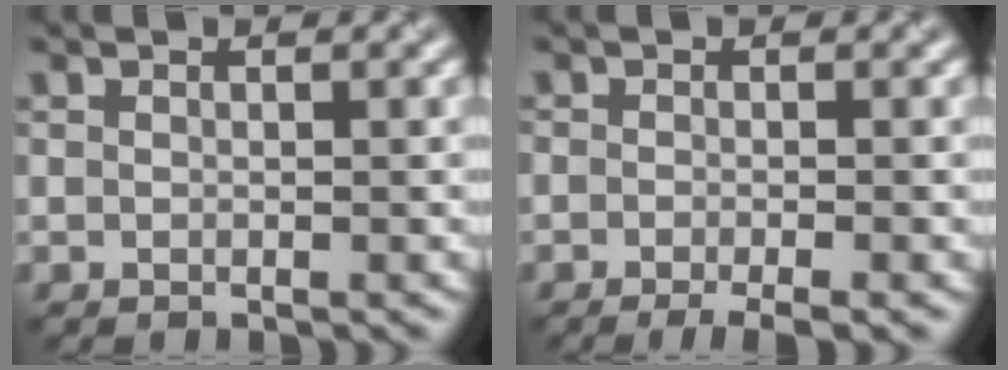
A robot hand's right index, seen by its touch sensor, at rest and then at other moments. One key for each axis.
{"total": 2.7, "fx": -1.8, "fy": 0.5, "fz": 2.0, "tx": -0.032, "ty": -0.004, "tz": -0.030}